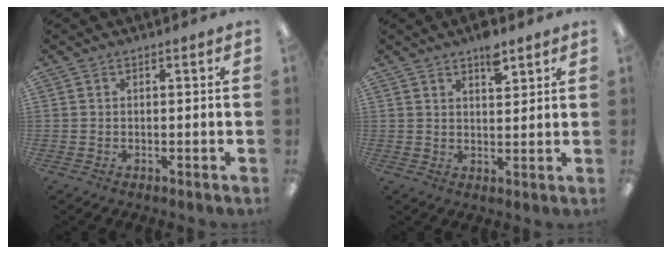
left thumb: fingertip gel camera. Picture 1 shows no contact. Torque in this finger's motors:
{"motor_torque": [0.70, 0.18, 0.29, -0.34, 0.00]}